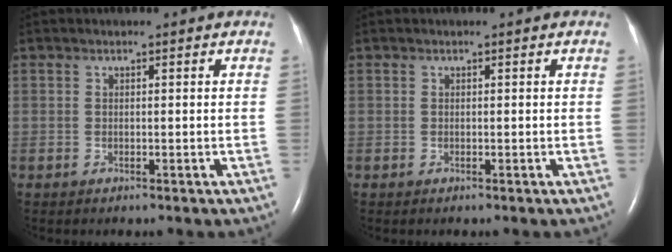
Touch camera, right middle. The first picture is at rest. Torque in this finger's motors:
{"motor_torque": [0.17, -0.12, 0.11, 0.00]}